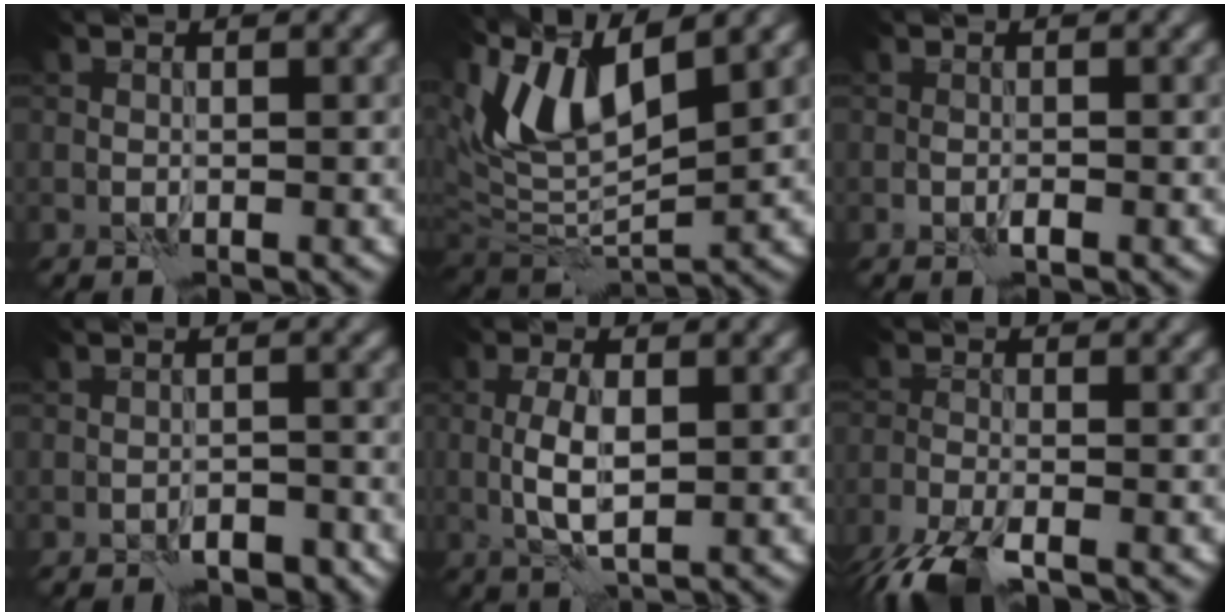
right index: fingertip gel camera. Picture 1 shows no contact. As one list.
[{"total": 8.9, "force": [4.8, 3.5, 6.6], "torque": [-0.135, 0.005, 0.088]}, {"total": 0.5, "force": [-0.2, 0.2, 0.4], "torque": [-0.009, 0.001, -0.005]}, {"total": 2.2, "force": [-1.7, 1.0, 1.0], "torque": [-0.012, 0.006, -0.024]}, {"total": 3.6, "force": [0.0, 1.4, 3.4], "torque": [-0.073, -0.001, -0.002]}, {"total": 4.5, "force": [-3.4, 1.4, 2.7], "torque": [-0.057, -0.016, -0.072]}]